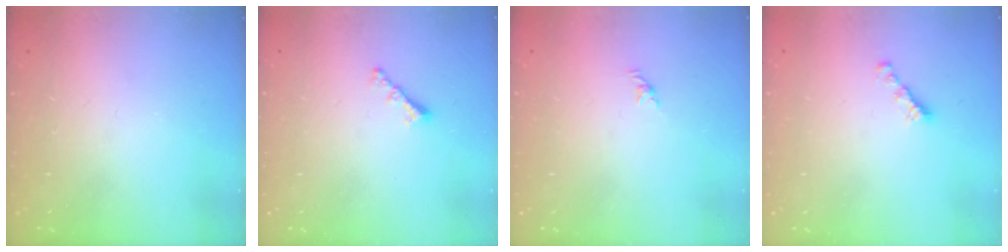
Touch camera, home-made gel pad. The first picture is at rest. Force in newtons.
{"total": 2.4, "press": 2.4, "slide": 0.5}
{"total": 1.1, "press": 1.0, "slide": 0.5}
{"total": 2.8, "press": 2.7, "slide": 0.7}